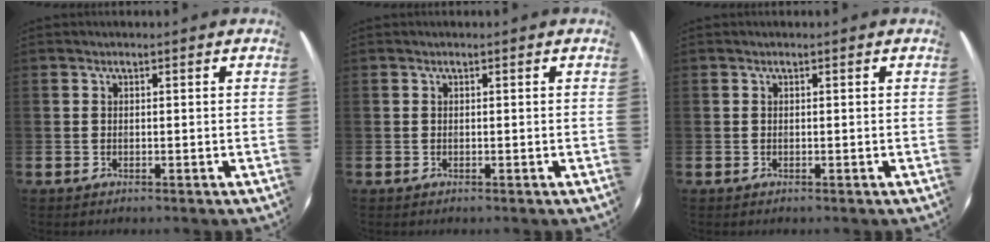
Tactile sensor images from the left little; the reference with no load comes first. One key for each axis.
{"total": 0.0}
{"total": 0.0}